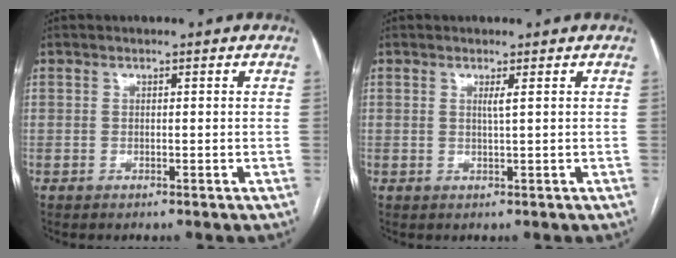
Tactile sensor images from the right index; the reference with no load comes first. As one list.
[{"total": 1.0, "force": [0.4, -0.3, 0.9], "torque": [-0.022, -0.003, 0.009]}]